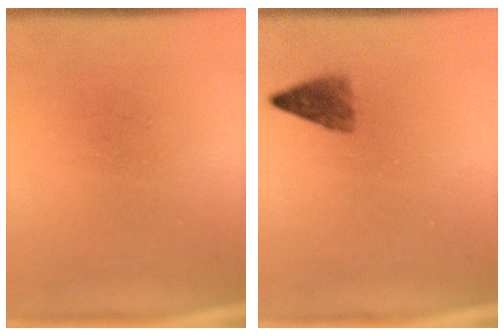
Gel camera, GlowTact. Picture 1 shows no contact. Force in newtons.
{"total": 2.4}